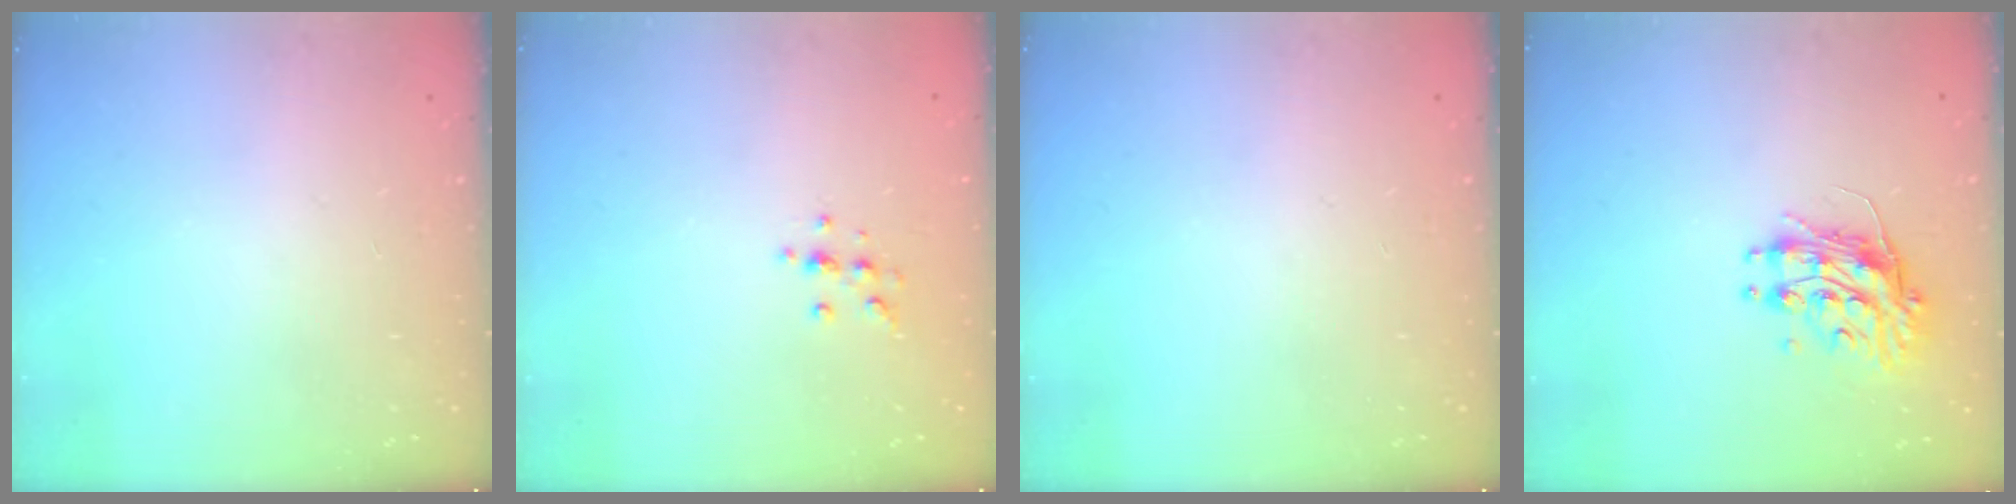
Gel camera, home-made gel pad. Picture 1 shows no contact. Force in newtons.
{"total": 5.0, "press": 5.0, "slide": 0.6}
{"total": 0.0}
{"total": 10.3, "press": 10.3, "slide": 0.3}